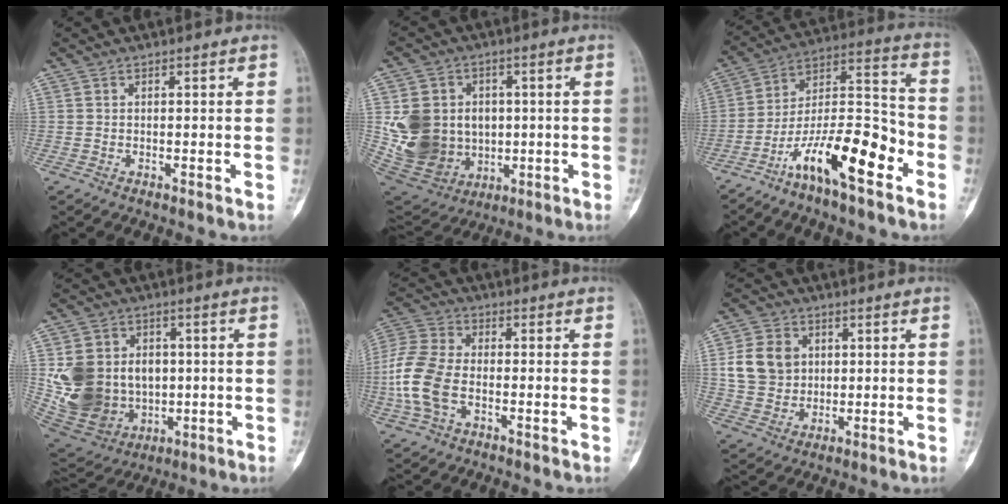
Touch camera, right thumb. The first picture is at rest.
{"total": 18.0, "force": [0.4, 15.2, 9.7], "torque": [-0.161, 0.003, 0.036]}
{"total": 17.2, "force": [-9.2, 5.1, 13.6], "torque": [-0.226, 0.085, -0.163]}
{"total": 19.6, "force": [0.3, 16.0, 11.3], "torque": [-0.196, 0.003, 0.036]}
{"total": 11.8, "force": [-2.4, 7.5, 8.8], "torque": [-0.199, 0.021, -0.054]}
{"total": 9.9, "force": [1.9, 8.5, 4.8], "torque": [-0.064, -0.001, 0.040]}